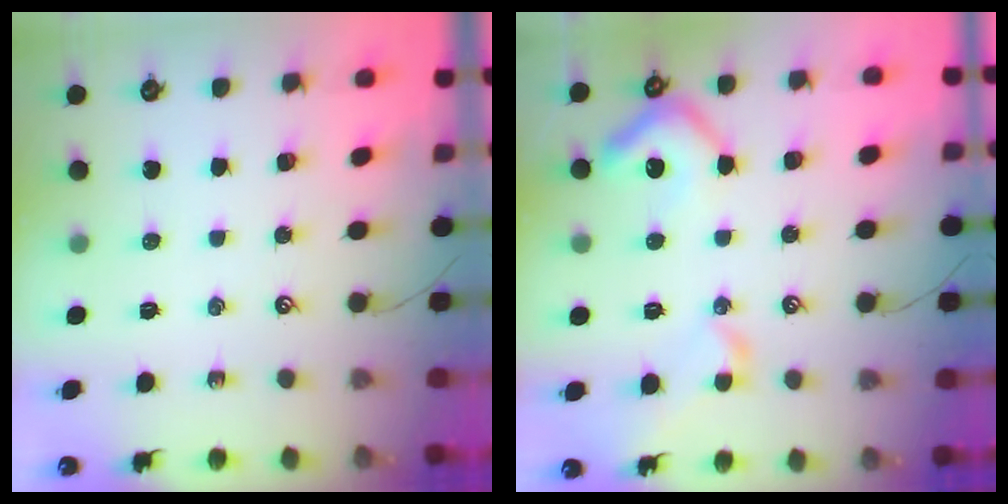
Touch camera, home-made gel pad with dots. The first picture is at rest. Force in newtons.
{"total": 9.4, "press": 9.3, "slide": 1.5}